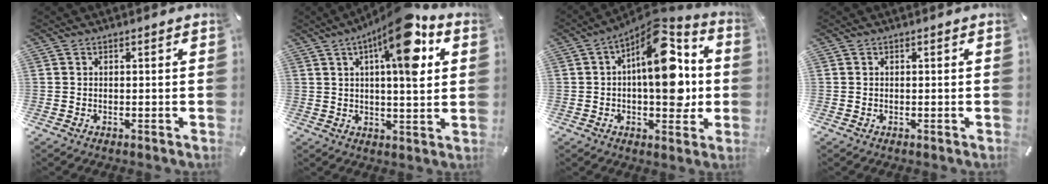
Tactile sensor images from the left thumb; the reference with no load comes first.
{"total": 16.3, "force": [7.4, 4.6, 13.8], "torque": [-0.212, -0.030, 0.113]}
{"total": 17.8, "force": [3.0, 9.0, 15.0], "torque": [-0.199, -0.028, 0.051]}
{"total": 0.0}